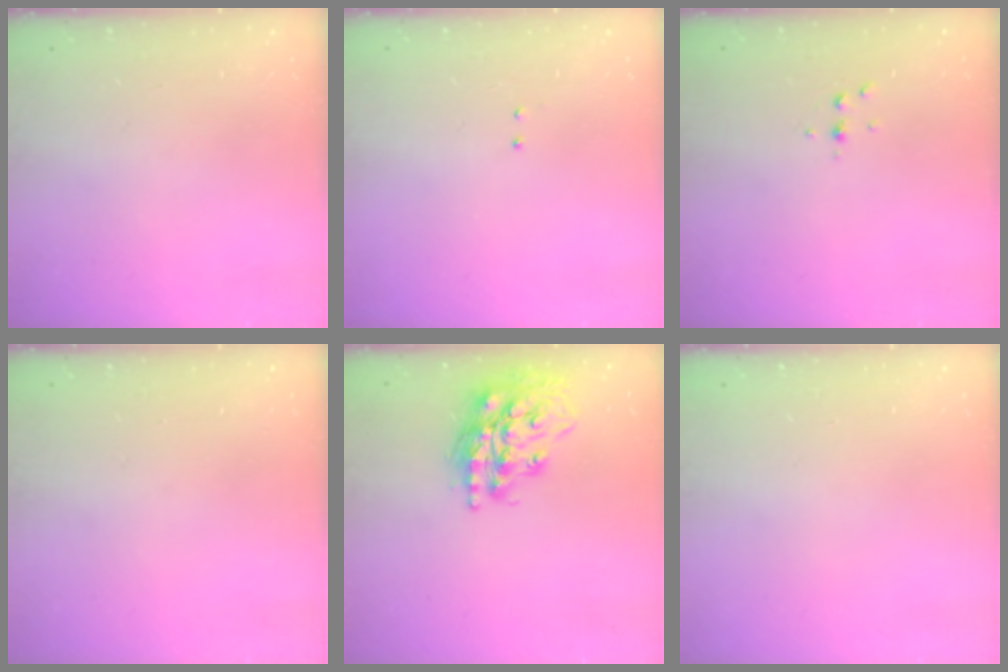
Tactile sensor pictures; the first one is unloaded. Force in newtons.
{"total": 2.1, "press": 2.0, "slide": 0.6}
{"total": 2.5, "press": 2.4, "slide": 0.2}
{"total": 0.0}
{"total": 17.9, "press": 17.8, "slide": 1.9}
{"total": 0.0}